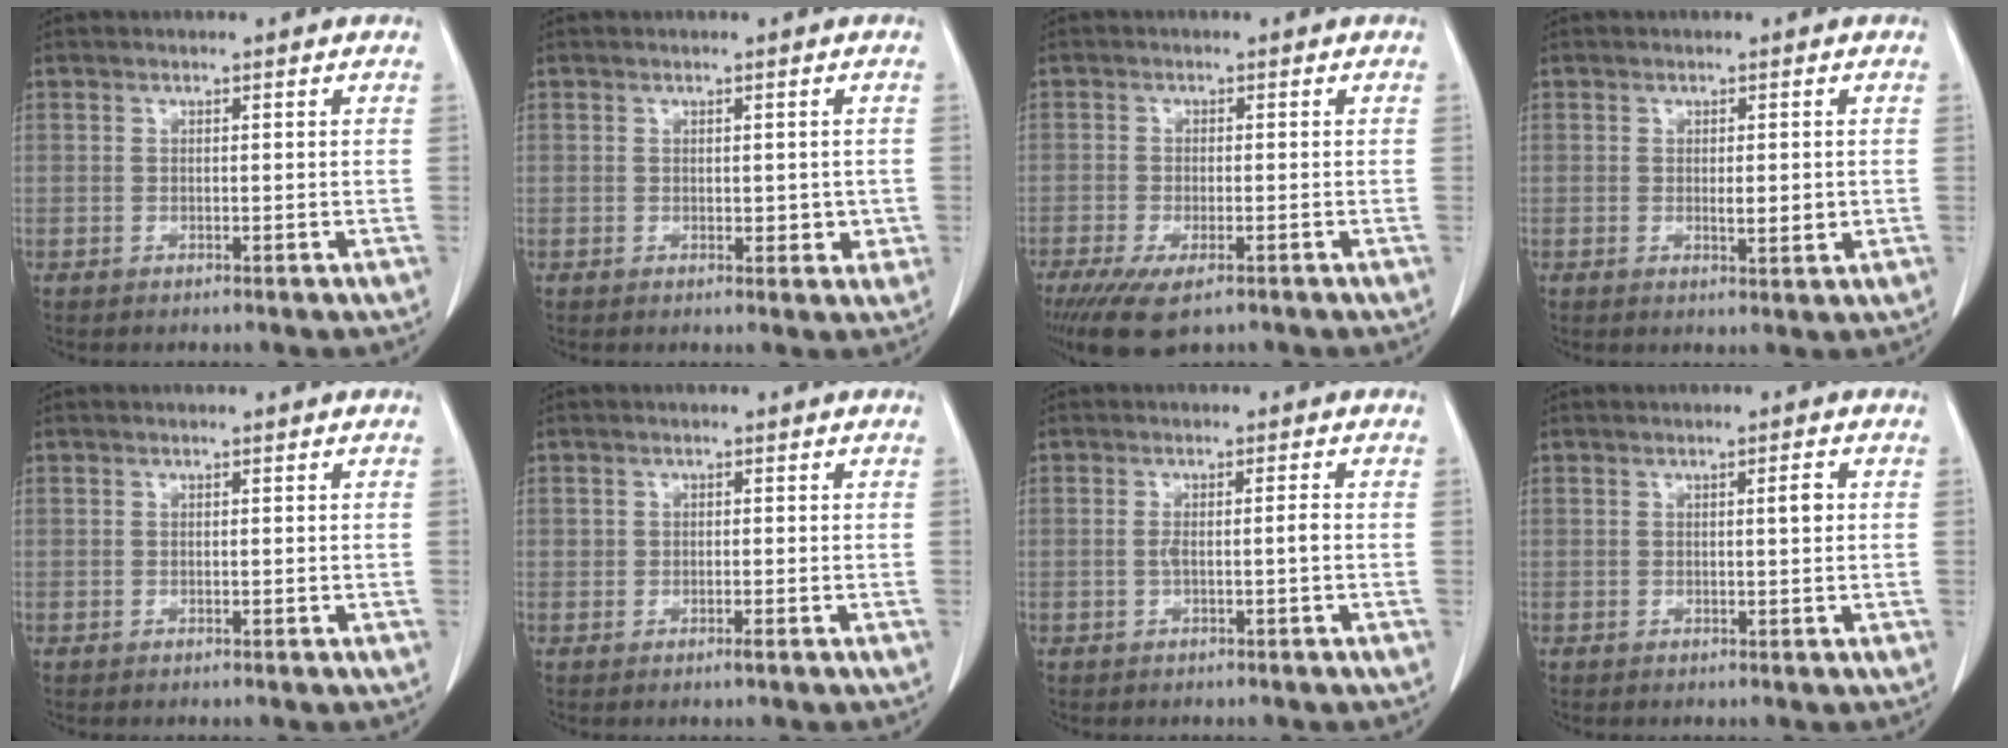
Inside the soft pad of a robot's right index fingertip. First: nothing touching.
{"total": 2.6, "force": [-0.1, 1.7, 2.0], "torque": [-0.017, -0.001, 0.003]}
{"total": 7.6, "force": [-5.0, 2.2, 5.3], "torque": [-0.083, -0.019, -0.076]}
{"total": 2.8, "force": [-0.1, 0.9, 2.6], "torque": [-0.039, -0.004, 0.001]}
{"total": 0.0}
{"total": 0.8, "force": [-0.3, 0.4, 0.6], "torque": [-0.010, -0.001, -0.005]}
{"total": 2.1, "force": [-0.4, -0.1, 2.0], "torque": [-0.036, 0.001, -0.006]}
{"total": 1.6, "force": [0.3, 0.1, 1.6], "torque": [-0.025, 0.002, 0.004]}